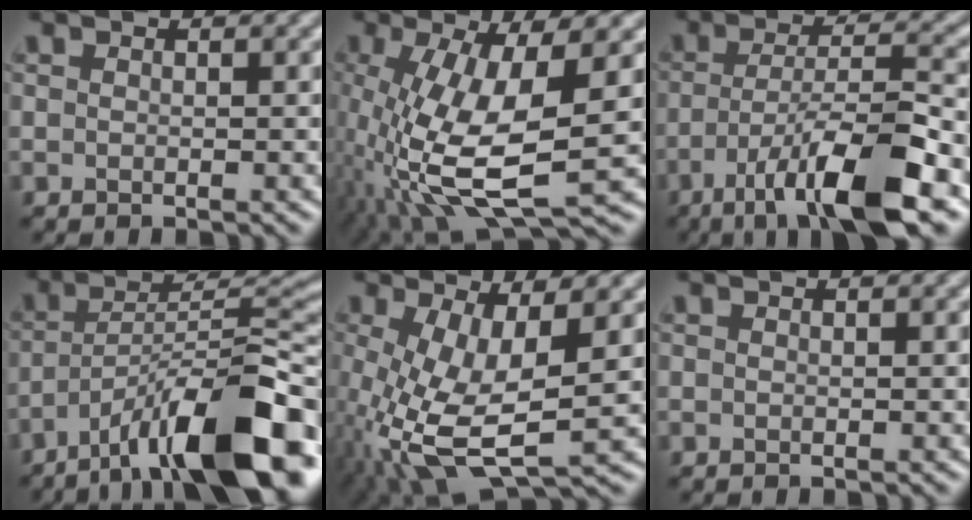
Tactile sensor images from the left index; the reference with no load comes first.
{"total": 10.6, "force": [-2.4, 3.8, 9.6], "torque": [-0.213, -0.018, -0.040]}
{"total": 9.6, "force": [-5.3, 2.0, 7.7], "torque": [-0.128, 0.008, -0.091]}
{"total": 13.6, "force": [-8.2, 3.8, 10.2], "torque": [-0.152, 0.014, -0.142]}
{"total": 9.4, "force": [-1.8, 3.9, 8.3], "torque": [-0.193, -0.014, -0.032]}
{"total": 0.0}